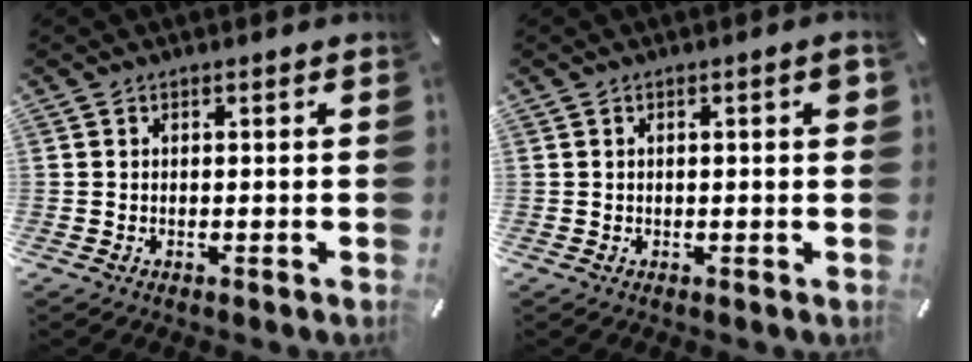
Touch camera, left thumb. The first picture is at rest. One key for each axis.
{"total": 2.6, "fx": 0.4, "fy": 0.6, "fz": 2.5, "tx": -0.037, "ty": 0.001, "tz": 0.004}